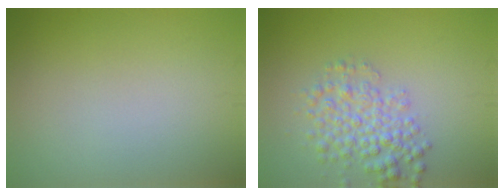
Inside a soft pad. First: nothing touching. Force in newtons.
{"total": 4.0, "press": 4.0, "slide": 0.2}